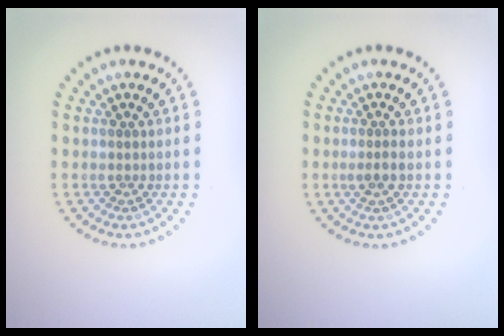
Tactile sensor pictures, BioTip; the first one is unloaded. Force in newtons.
{"total": 0.9, "press": 0.7, "slide": 0.6}